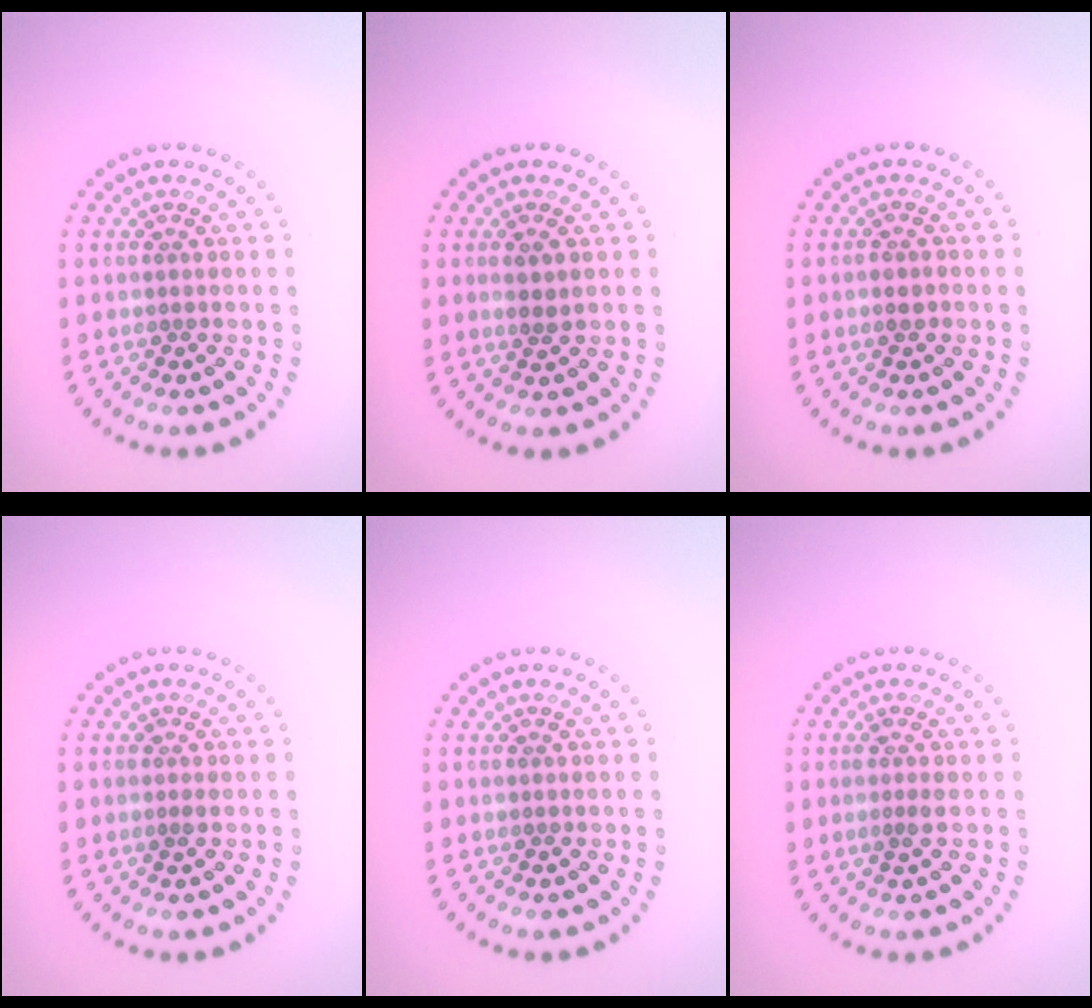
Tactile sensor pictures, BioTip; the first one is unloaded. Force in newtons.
{"total": 1.1, "press": 0.9, "slide": 0.7}
{"total": 1.2, "press": 1.1, "slide": 0.5}
{"total": 0.7, "press": 0.7, "slide": 0.1}
{"total": 0.0}
{"total": 1.1, "press": 0.8, "slide": 0.6}